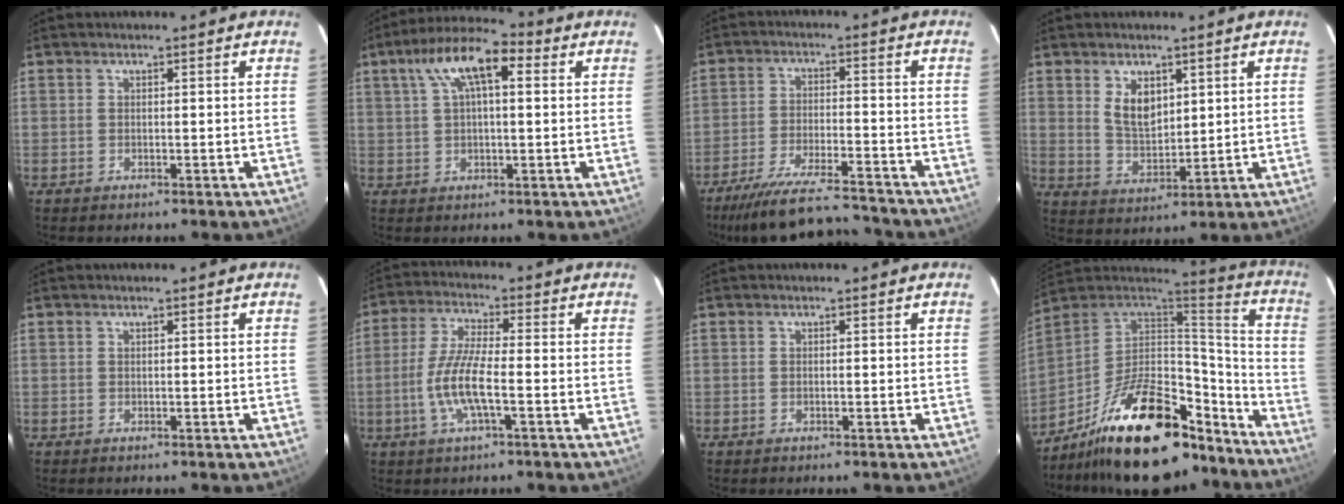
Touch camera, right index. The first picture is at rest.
{"total": 11.3, "force": [4.2, 4.4, 9.5], "torque": [-0.175, 0.035, 0.066]}
{"total": 18.0, "force": [-16.2, 2.7, 7.2], "torque": [-0.153, -0.016, -0.253]}
{"total": 6.5, "force": [2.8, 3.7, 4.6], "torque": [-0.079, -0.001, 0.062]}
{"total": 0.0}
{"total": 9.1, "force": [-2.6, 1.6, 8.6], "torque": [-0.180, -0.002, -0.053]}
{"total": 0.0}
{"total": 27.6, "force": [-18.9, 11.2, 16.6], "torque": [-0.278, 0.023, -0.280]}